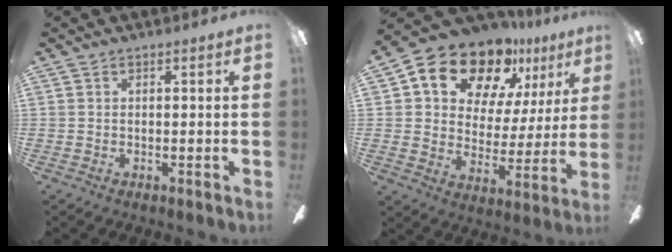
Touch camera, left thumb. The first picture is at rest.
{"total": 17.4, "force": [12.7, 9.2, 7.7], "torque": [-0.137, -0.084, 0.225]}